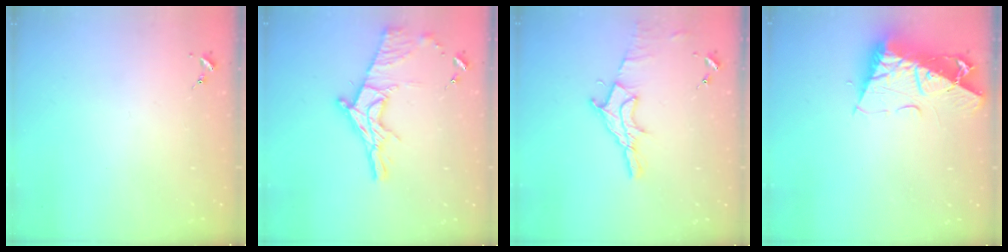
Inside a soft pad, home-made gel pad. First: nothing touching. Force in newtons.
{"total": 18.9, "press": 18.9, "slide": 1.3}
{"total": 12.1, "press": 12.0, "slide": 1.0}
{"total": 15.1, "press": 15.0, "slide": 1.6}